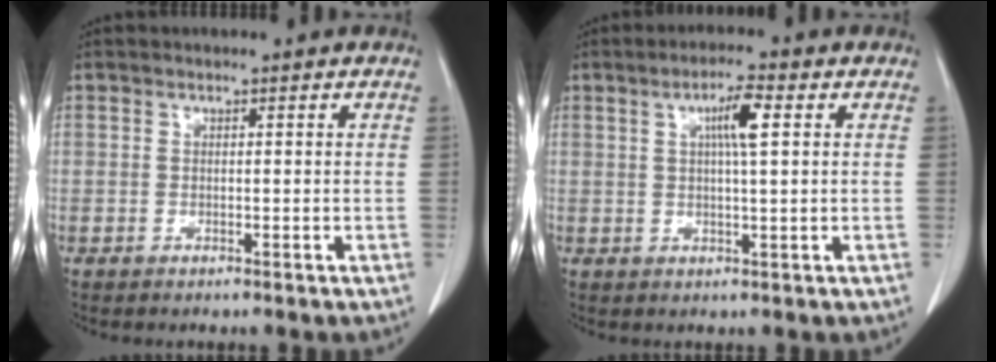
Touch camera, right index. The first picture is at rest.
{"total": 5.1, "force": [1.6, 0.3, 4.8], "torque": [-0.081, 0.003, 0.025]}